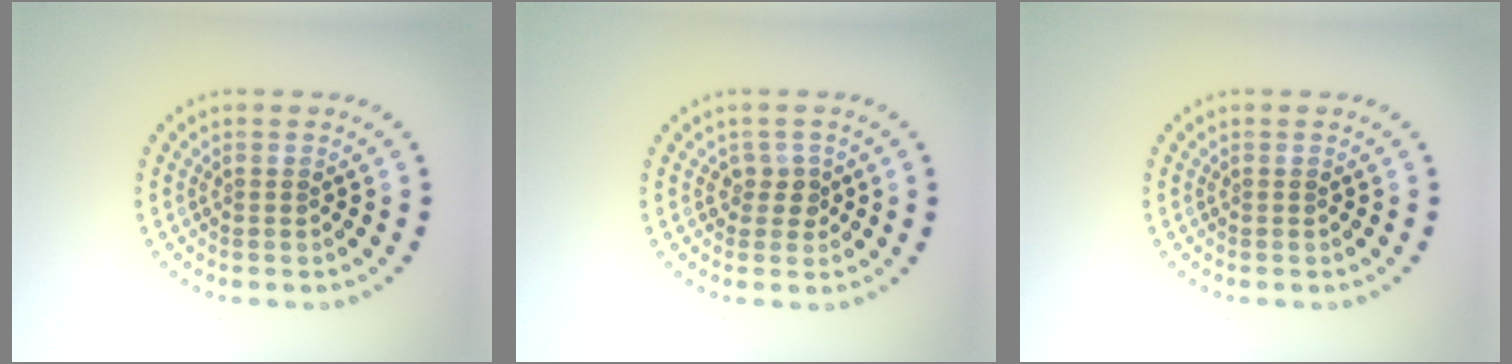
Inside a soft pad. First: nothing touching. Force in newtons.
{"total": 1.6, "press": 1.3, "slide": 1.0}
{"total": 0.0}